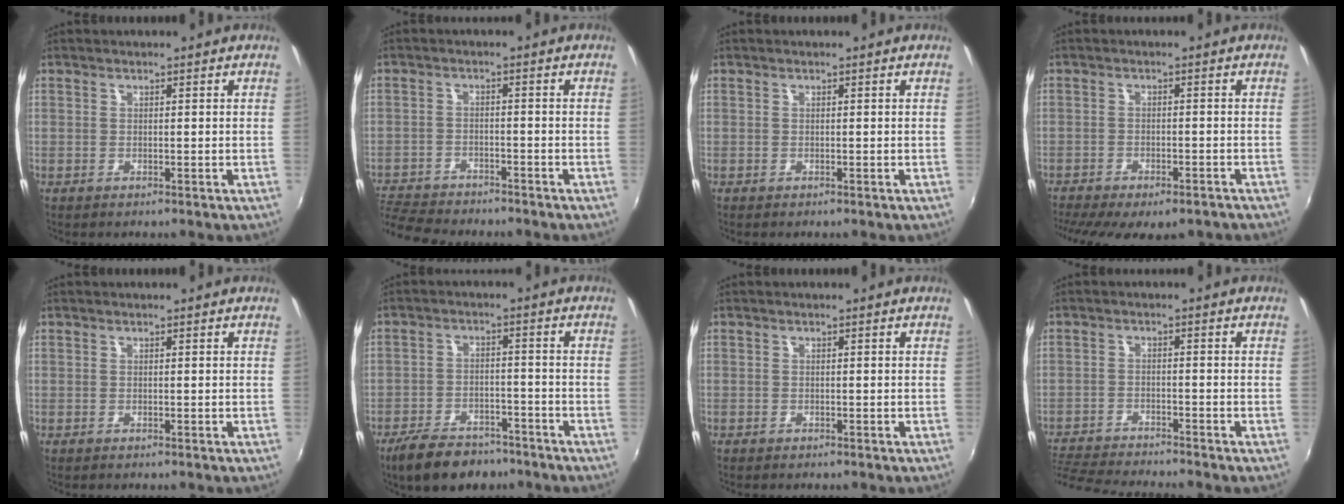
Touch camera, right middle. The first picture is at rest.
{"total": 10.2, "force": [-9.3, 2.5, 3.2], "torque": [-0.095, -0.014, -0.159]}
{"total": 0.0}
{"total": 13.1, "force": [-10.3, 4.4, 6.8], "torque": [-0.146, -0.043, -0.144]}
{"total": 0.0}
{"total": 11.6, "force": [-8.8, 5.3, 5.3], "torque": [-0.126, -0.002, -0.136]}
{"total": 0.7, "force": [-0.5, 0.5, -0.1], "torque": [-0.003, 0.003, -0.008]}
{"total": 9.9, "force": [-9.4, 0.5, 3.2], "torque": [-0.089, -0.019, -0.166]}